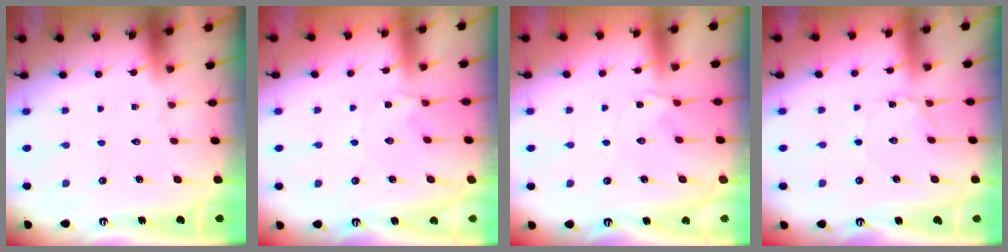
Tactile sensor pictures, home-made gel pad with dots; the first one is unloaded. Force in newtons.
{"total": 1.8, "press": 1.8, "slide": 0.4}
{"total": 1.9, "press": 1.9, "slide": 0.4}
{"total": 1.4, "press": 1.3, "slide": 0.1}